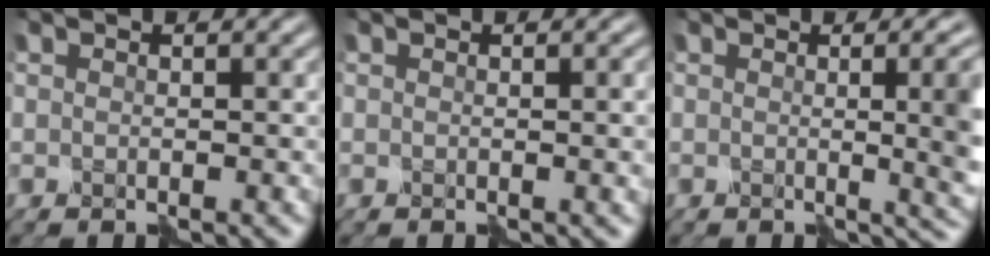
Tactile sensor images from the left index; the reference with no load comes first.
{"total": 1.8, "force": [0.1, 0.5, 1.8], "torque": [-0.017, 0.002, -0.002]}
{"total": 8.3, "force": [0.1, 3.4, 7.5], "torque": [-0.039, 0.008, -0.002]}